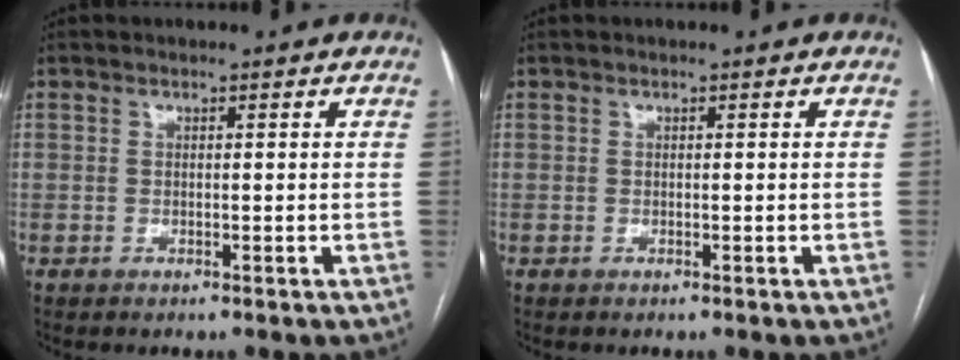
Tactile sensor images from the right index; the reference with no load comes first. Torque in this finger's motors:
{"motor_torque": [0.00, 0.00, 0.00, 0.00]}